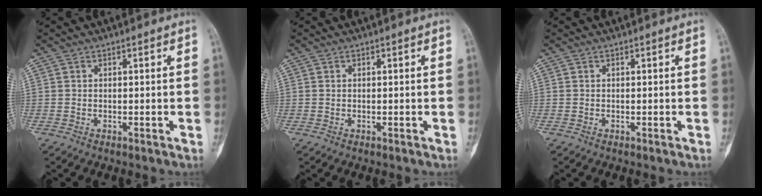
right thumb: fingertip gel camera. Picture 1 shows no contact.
{"total": 0.0}
{"total": 0.0}